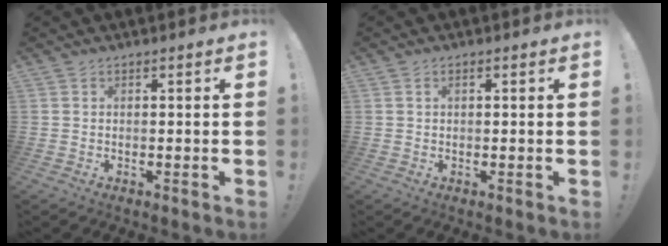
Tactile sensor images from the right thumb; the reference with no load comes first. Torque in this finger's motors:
{"motor_torque": [-0.30, -0.31, -0.26, -0.02, 0.06]}